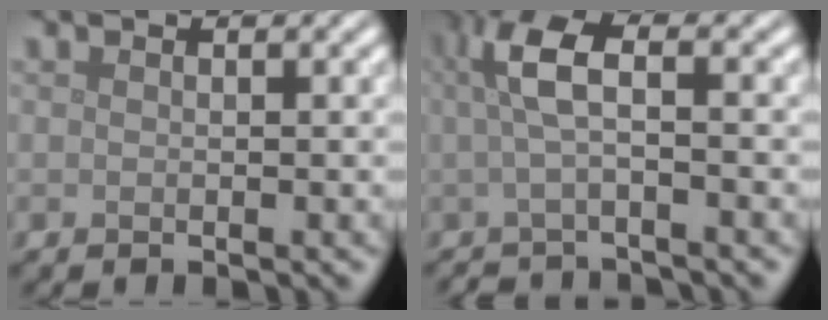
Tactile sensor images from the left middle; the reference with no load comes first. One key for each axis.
{"total": 3.8, "fx": -0.4, "fy": 1.2, "fz": 3.6, "tx": -0.068, "ty": 0.000, "tz": -0.014}